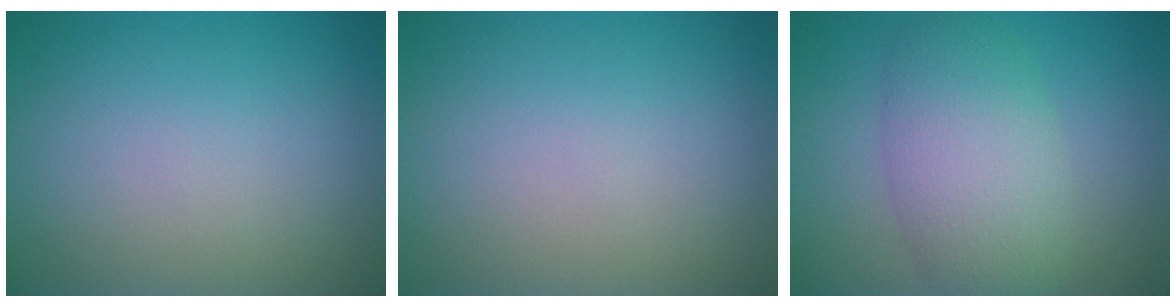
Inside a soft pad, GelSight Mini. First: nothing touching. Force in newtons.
{"total": 0.0}
{"total": 6.0, "press": 6.0, "slide": 0.3}